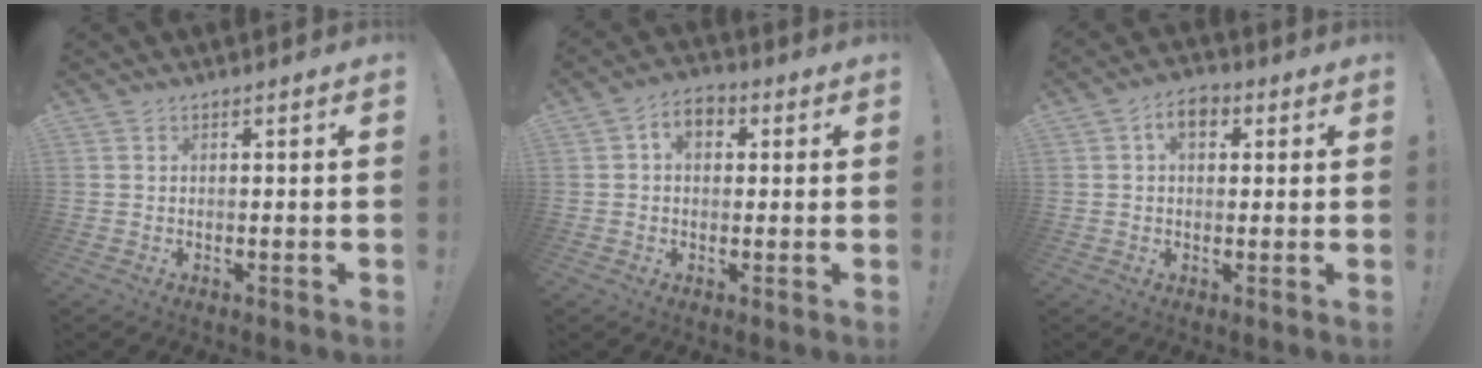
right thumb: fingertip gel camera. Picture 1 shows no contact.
{"total": 5.9, "force": [1.4, 4.3, 3.8], "torque": [-0.054, 0.004, 0.025]}
{"total": 5.9, "force": [1.8, 4.1, 3.9], "torque": [-0.059, 0.007, 0.030]}